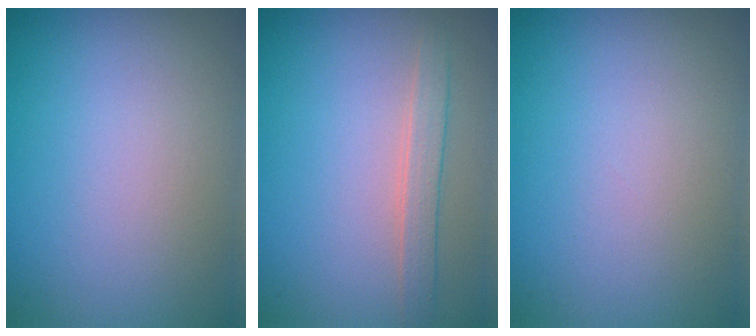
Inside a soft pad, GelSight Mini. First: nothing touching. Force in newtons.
{"total": 1.9, "press": 1.9, "slide": 0.1}
{"total": 0.0}